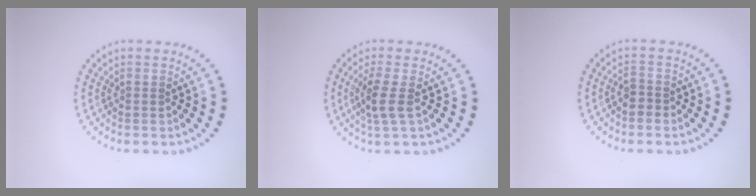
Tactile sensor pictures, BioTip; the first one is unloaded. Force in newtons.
{"total": 2.4, "press": 2.0, "slide": 1.4}
{"total": 1.1, "press": 0.9, "slide": 0.6}